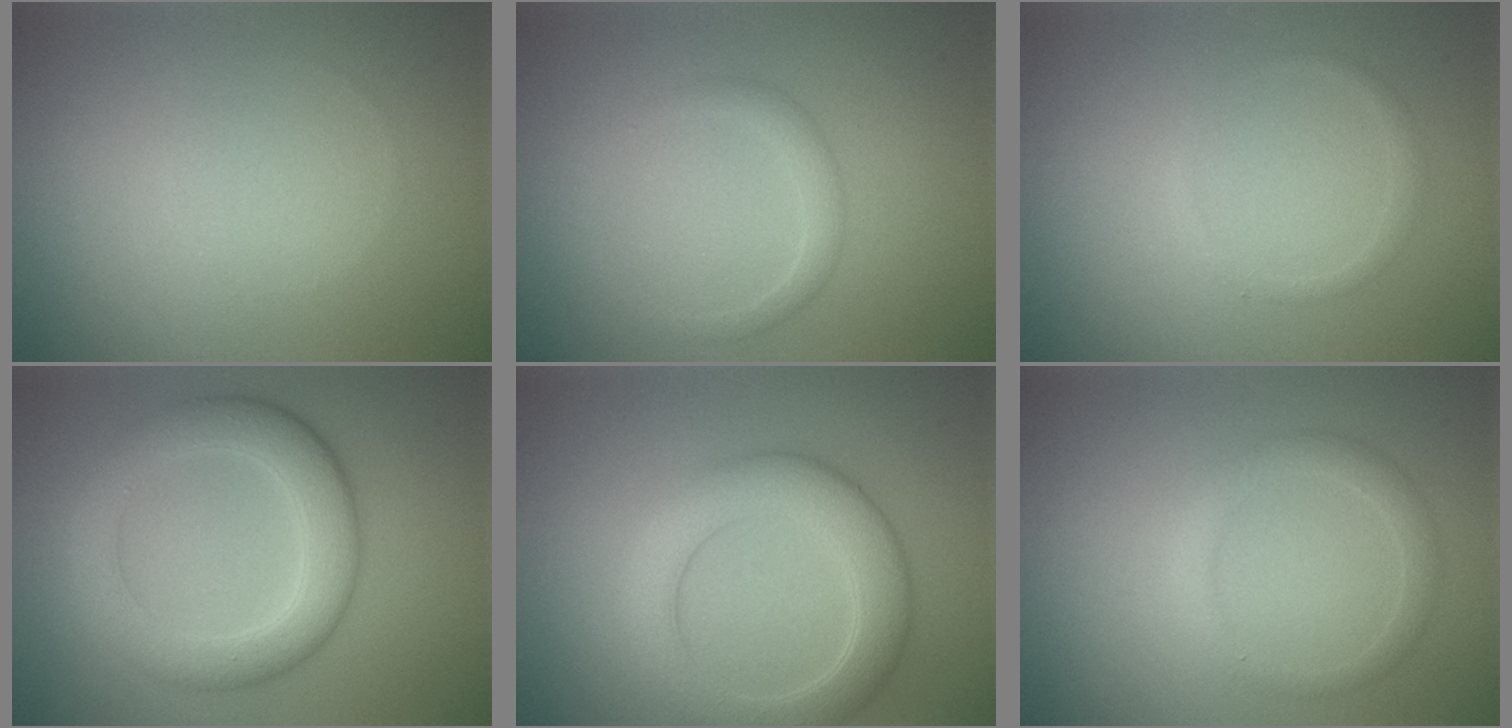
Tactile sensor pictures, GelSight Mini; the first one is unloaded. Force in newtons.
{"total": 1.4, "press": 1.4, "slide": 0.1}
{"total": 1.0, "press": 1.0, "slide": 0.1}
{"total": 5.8, "press": 5.8, "slide": 0.4}
{"total": 5.2, "press": 5.2, "slide": 0.3}
{"total": 1.9, "press": 1.9, "slide": 0.1}